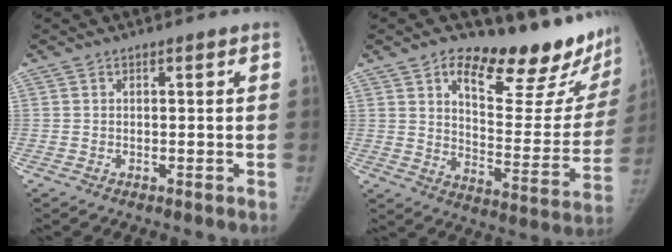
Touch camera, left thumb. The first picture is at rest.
{"total": 22.6, "force": [16.6, 7.8, 13.2], "torque": [-0.126, -0.112, 0.229]}